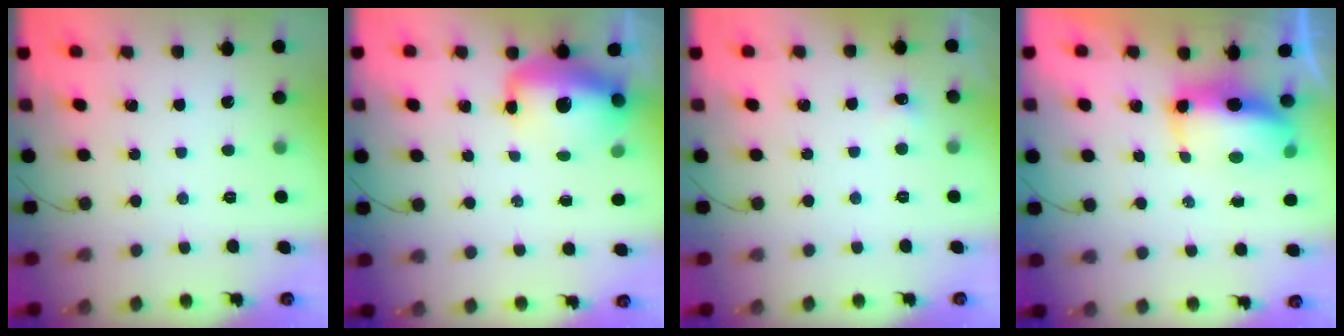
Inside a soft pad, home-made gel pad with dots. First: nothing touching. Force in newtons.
{"total": 13.4, "press": 13.1, "slide": 3.2}
{"total": 3.7, "press": 3.5, "slide": 0.9}
{"total": 9.8, "press": 9.5, "slide": 2.1}